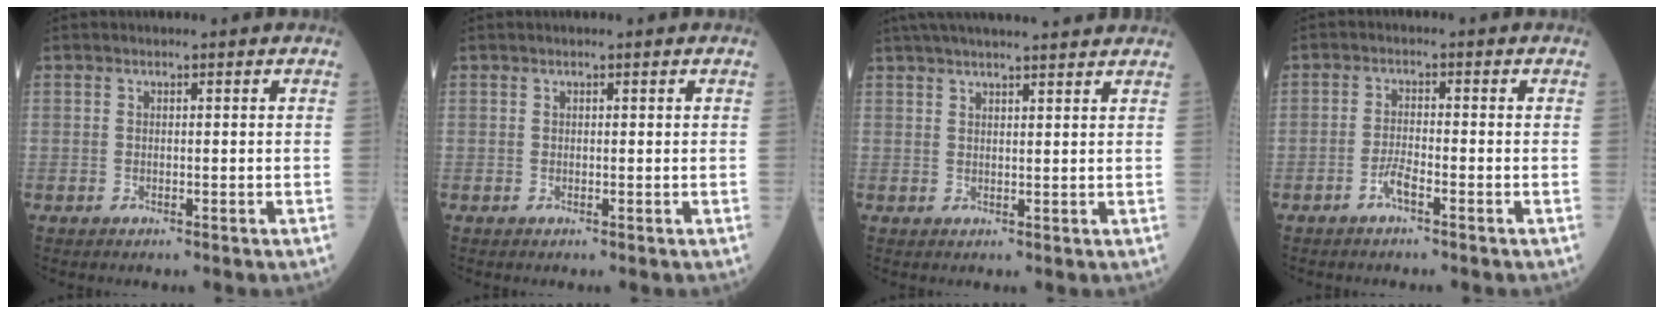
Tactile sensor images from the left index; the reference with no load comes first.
{"total": 0.0}
{"total": 14.4, "force": [12.7, 0.9, 6.7], "torque": [-0.113, 0.040, 0.177]}
{"total": 2.4, "force": [-1.5, 0.2, 1.8], "torque": [-0.039, 0.000, -0.033]}